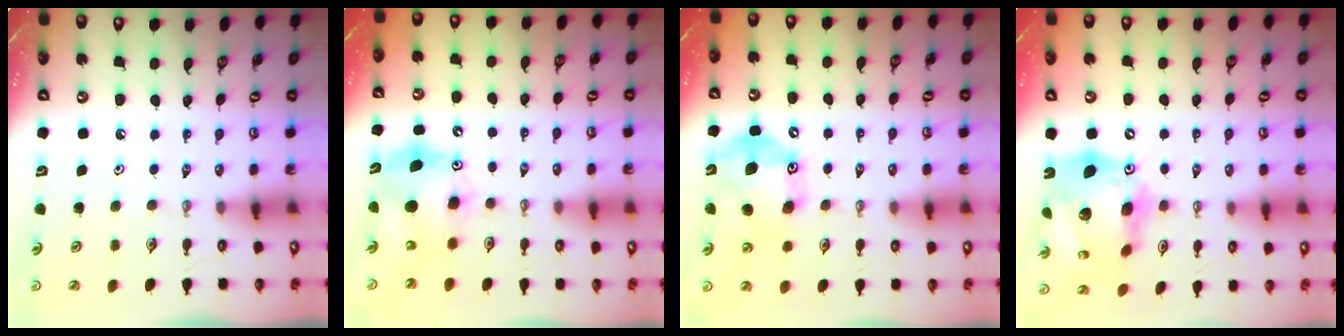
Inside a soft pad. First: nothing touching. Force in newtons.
{"total": 9.4, "press": 9.4, "slide": 0.6}
{"total": 15.6, "press": 15.6, "slide": 0.3}
{"total": 20.9, "press": 20.8, "slide": 2.3}